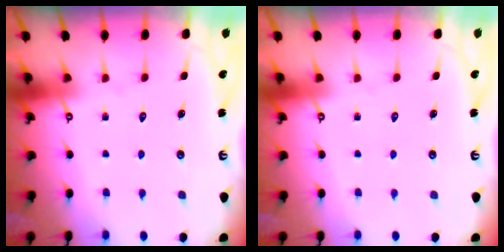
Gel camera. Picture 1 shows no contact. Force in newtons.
{"total": 0.0}